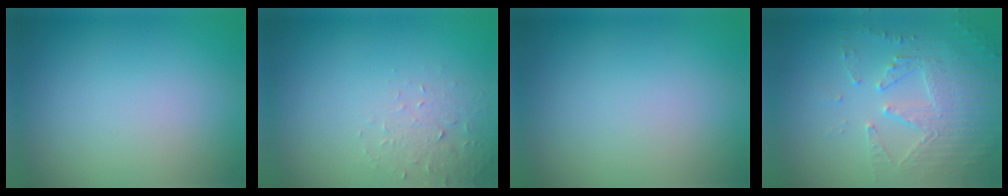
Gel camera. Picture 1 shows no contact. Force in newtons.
{"total": 1.9, "press": 1.8, "slide": 0.4}
{"total": 0.0}
{"total": 5.5, "press": 3.7, "slide": 4.0}